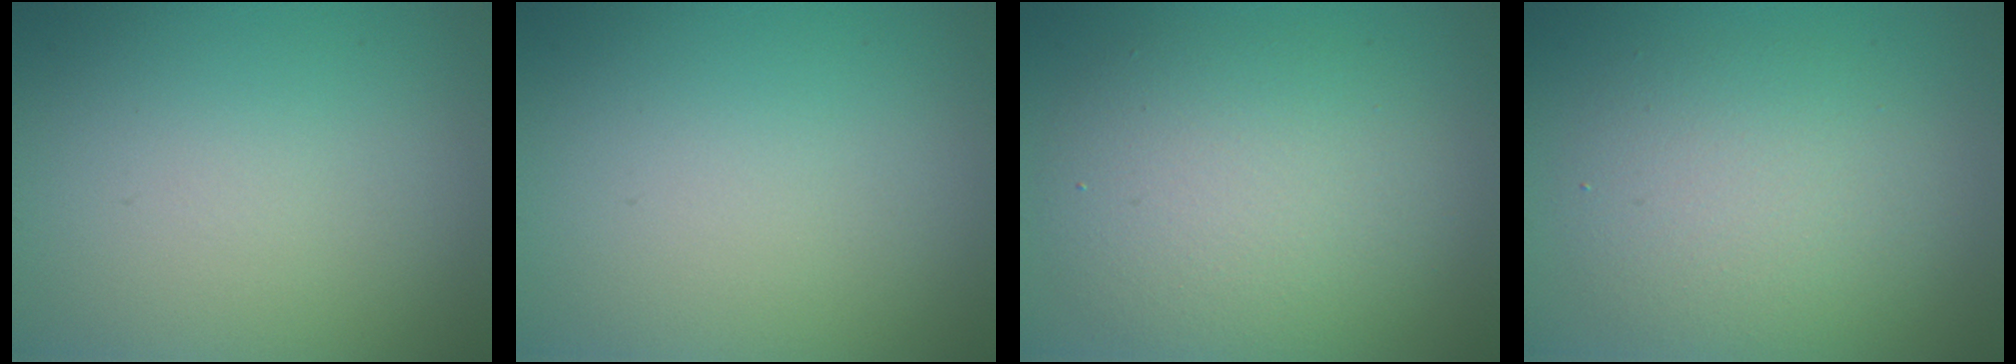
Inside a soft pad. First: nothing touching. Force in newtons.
{"total": 0.0}
{"total": 6.0, "press": 6.0, "slide": 0.5}
{"total": 4.6, "press": 4.6, "slide": 0.4}